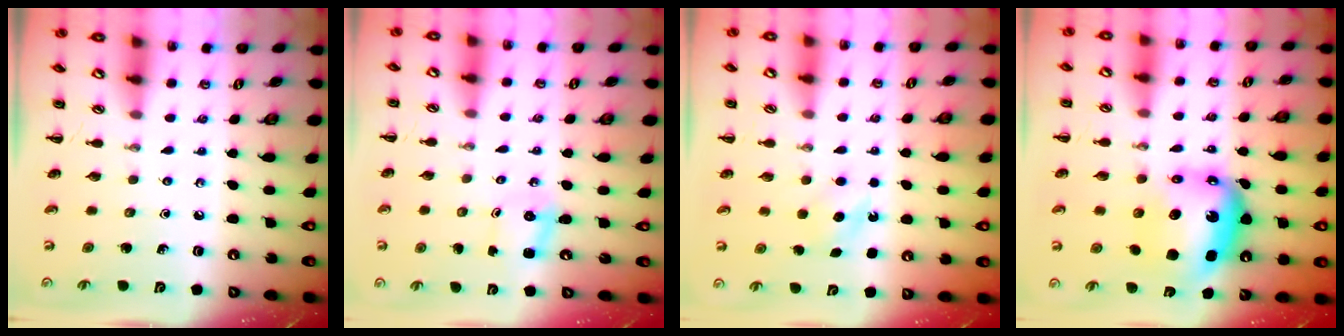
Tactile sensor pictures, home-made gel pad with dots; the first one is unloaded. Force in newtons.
{"total": 2.4, "press": 2.4, "slide": 0.6}
{"total": 4.2, "press": 4.1, "slide": 1.1}
{"total": 9.5, "press": 8.9, "slide": 3.2}